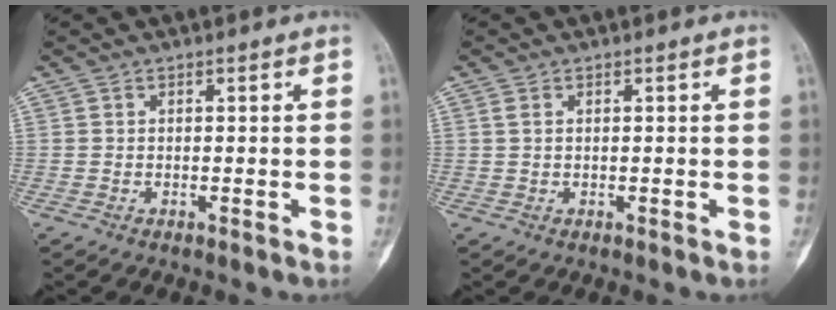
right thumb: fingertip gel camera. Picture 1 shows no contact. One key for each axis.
{"total": 1.1, "fx": 0.4, "fy": 0.6, "fz": 0.8, "tx": -0.019, "ty": 0.000, "tz": 0.011}